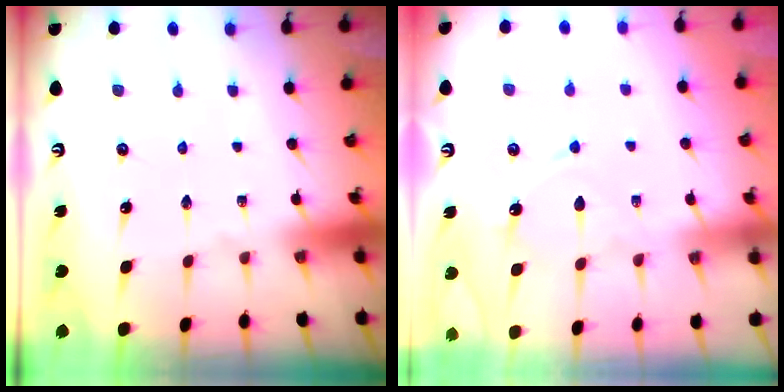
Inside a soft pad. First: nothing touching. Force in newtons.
{"total": 8.6, "press": 8.5, "slide": 0.8}